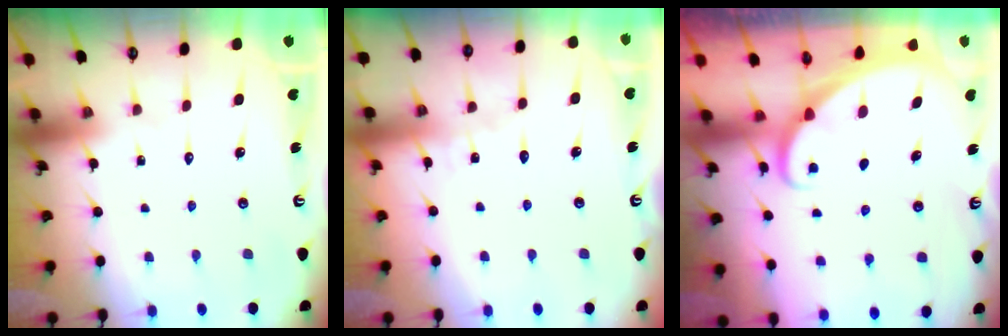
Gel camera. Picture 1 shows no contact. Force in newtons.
{"total": 4.0, "press": 4.0, "slide": 0.4}
{"total": 1.8, "press": 1.8, "slide": 0.1}